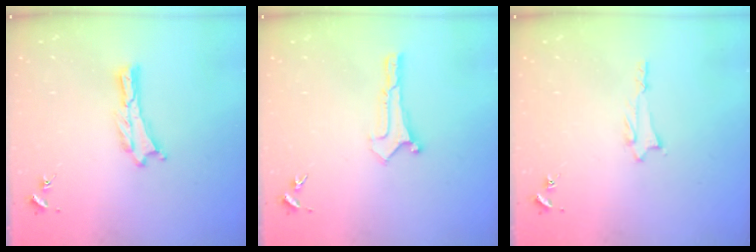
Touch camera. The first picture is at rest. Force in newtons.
{"total": 0.0}
{"total": 1.4, "press": 1.4, "slide": 0.2}